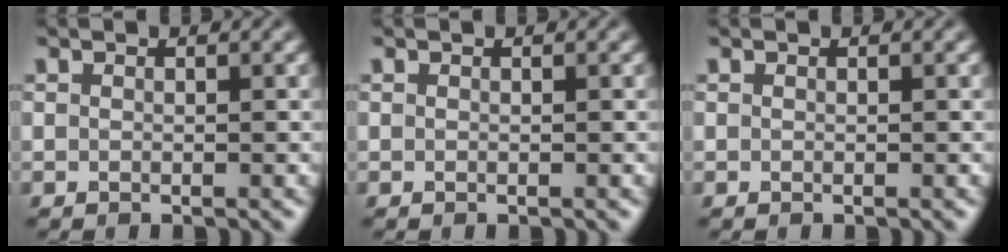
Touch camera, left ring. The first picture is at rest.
{"total": 0.0}
{"total": 0.0}